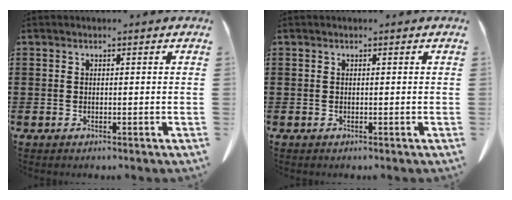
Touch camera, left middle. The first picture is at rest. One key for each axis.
{"total": 0.0}